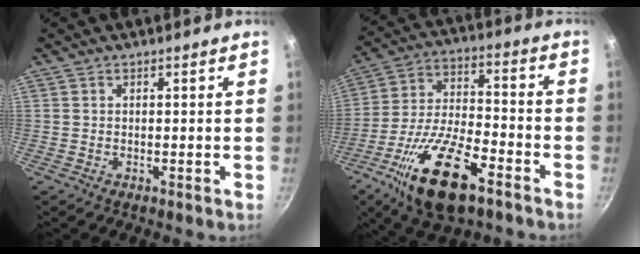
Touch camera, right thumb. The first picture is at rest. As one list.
[{"total": 18.6, "force": [-9.9, 7.4, 14.0], "torque": [-0.250, 0.032, -0.182]}]